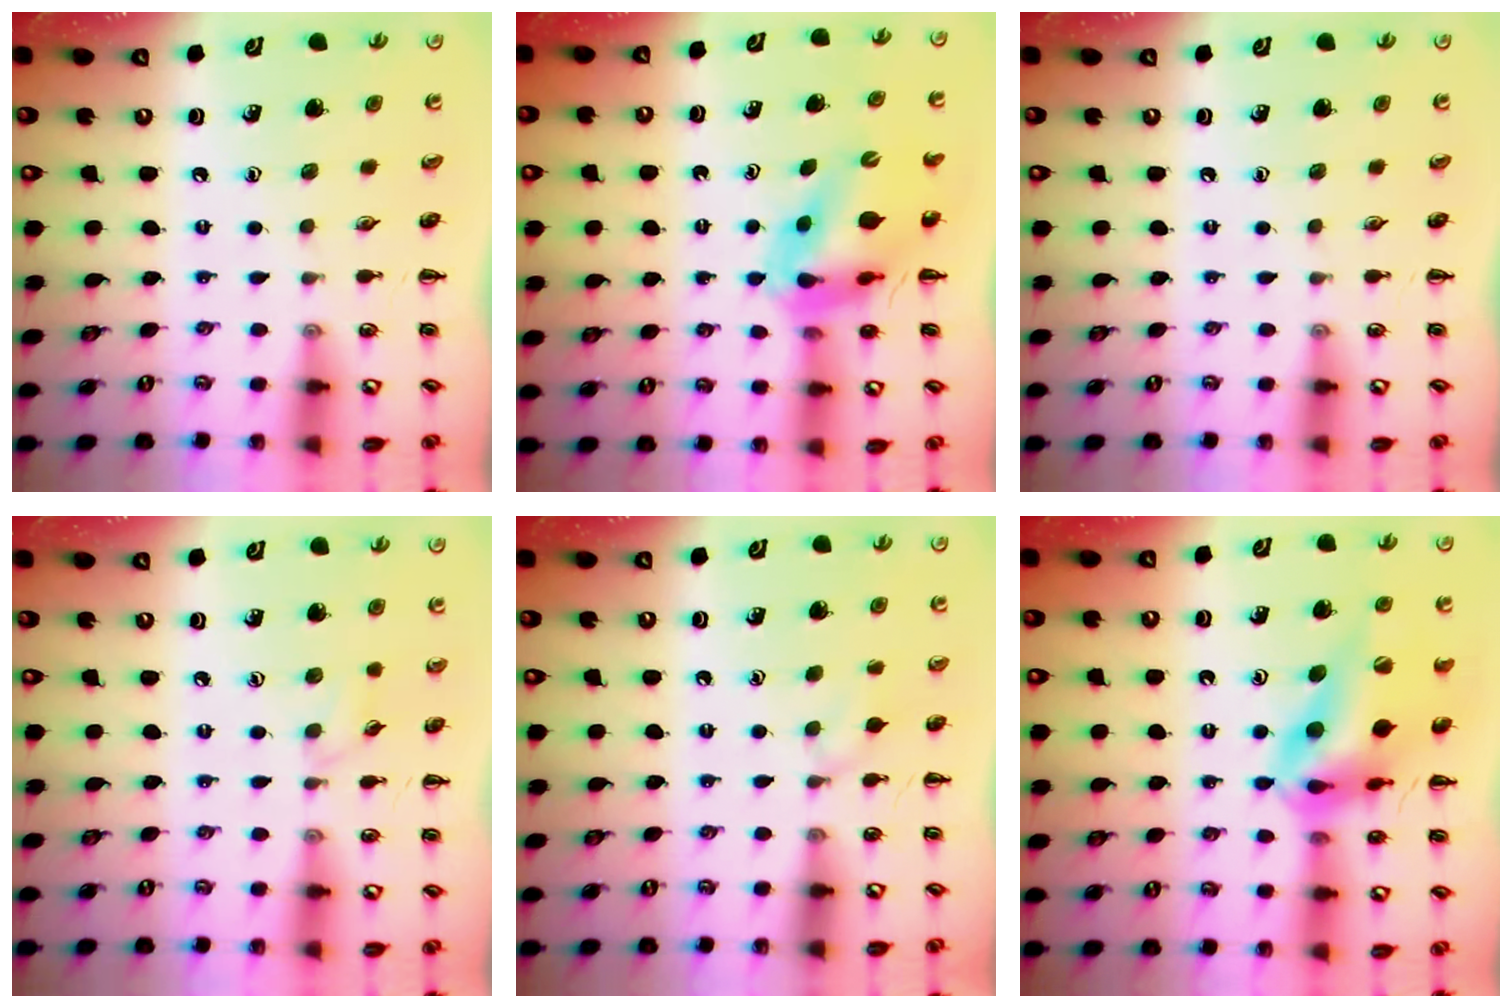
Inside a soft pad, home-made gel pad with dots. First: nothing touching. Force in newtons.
{"total": 9.3, "press": 8.9, "slide": 2.8}
{"total": 0.0}
{"total": 3.9, "press": 3.6, "slide": 1.5}
{"total": 6.6, "press": 6.2, "slide": 2.1}
{"total": 16.7, "press": 16.4, "slide": 3.3}